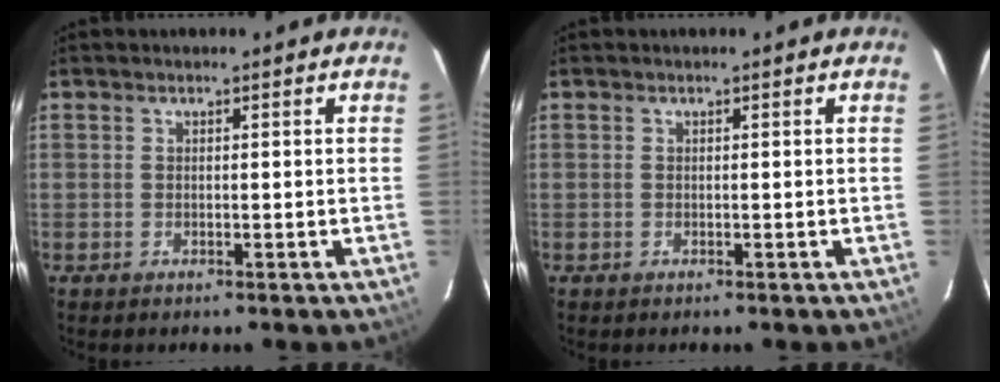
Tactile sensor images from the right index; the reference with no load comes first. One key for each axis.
{"total": 0.0}